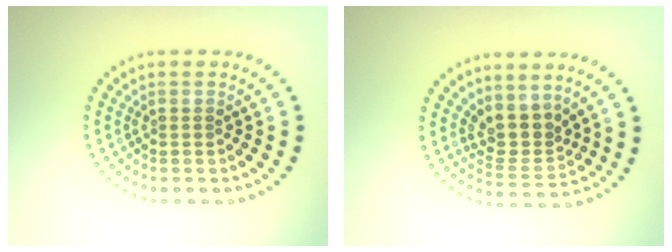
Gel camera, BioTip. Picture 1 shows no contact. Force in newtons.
{"total": 3.3, "press": 2.5, "slide": 2.1}